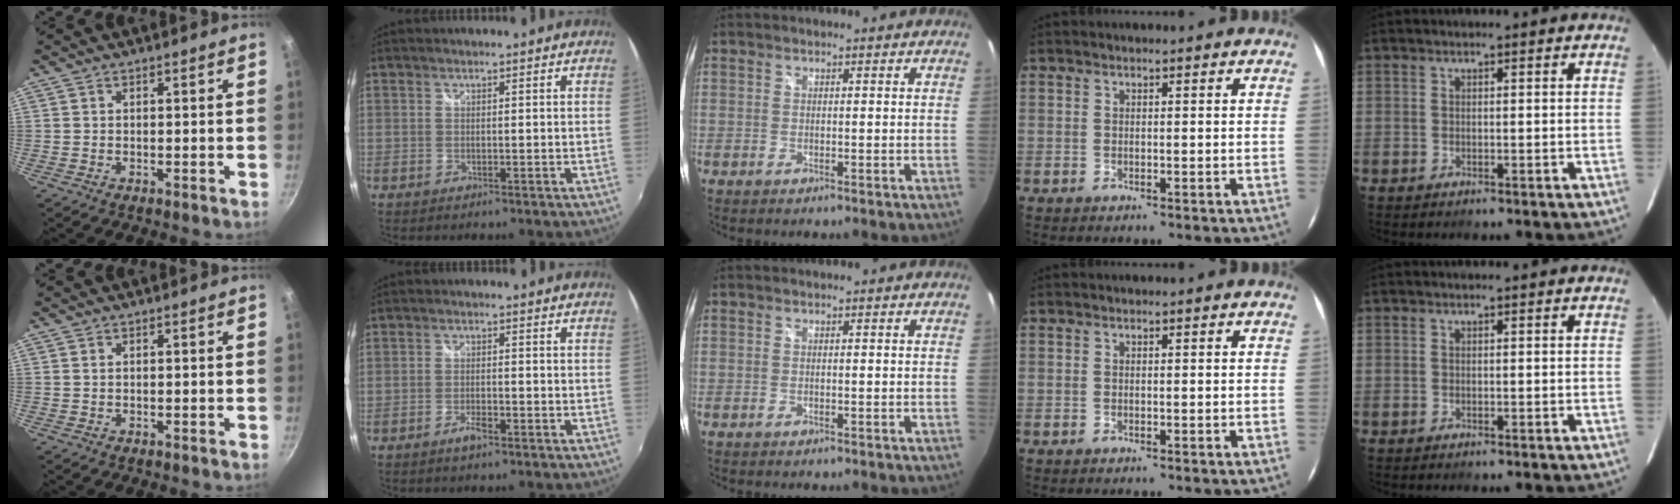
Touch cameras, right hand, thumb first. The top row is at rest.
{"index": {"total": 2.7, "force": [-1.8, 0.7, 1.8], "torque": [-0.044, -0.001, -0.036]}}